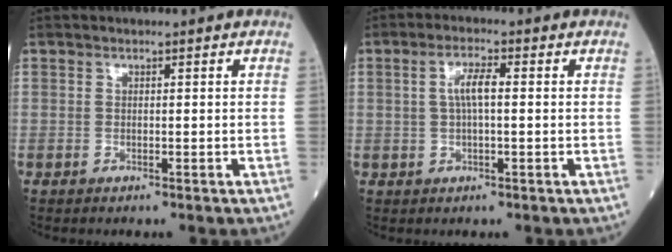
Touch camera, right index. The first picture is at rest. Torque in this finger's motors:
{"motor_torque": [0.17, 0.06, 0.08, 0.03]}